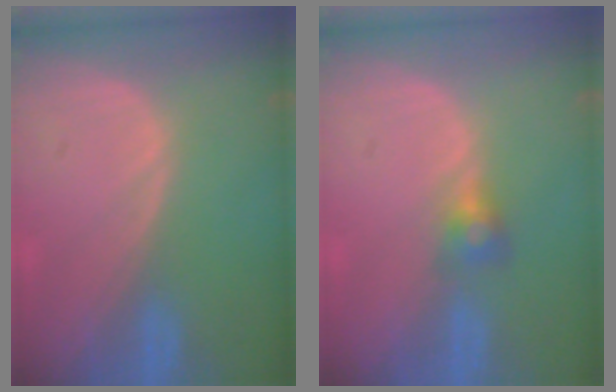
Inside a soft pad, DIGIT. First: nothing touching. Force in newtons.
{"total": 2.6, "press": 2.5, "slide": 0.7}